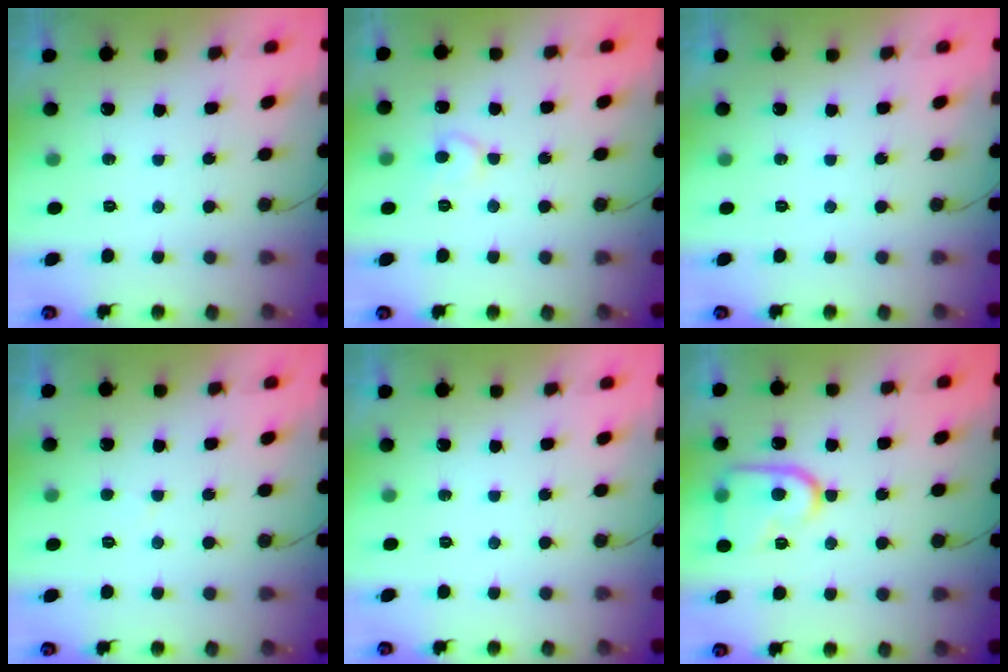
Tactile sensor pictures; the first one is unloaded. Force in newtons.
{"total": 6.8, "press": 6.8, "slide": 0.7}
{"total": 0.0}
{"total": 2.0, "press": 2.0, "slide": 0.3}
{"total": 0.0}
{"total": 13.9, "press": 13.8, "slide": 1.2}